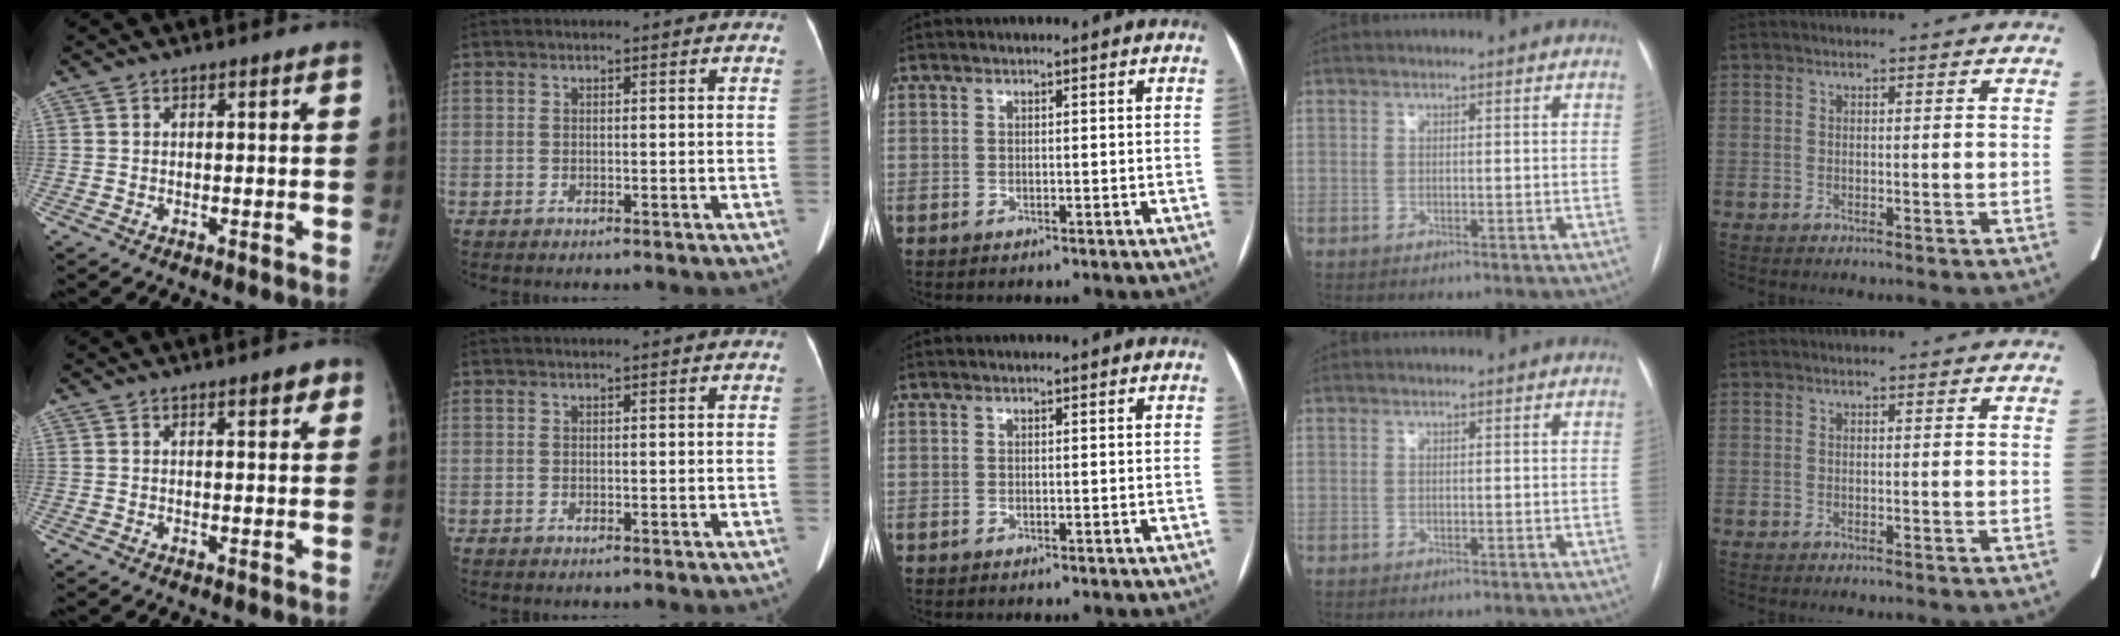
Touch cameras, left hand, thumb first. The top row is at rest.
{"thumb": {"total": 2.8, "force": [1.6, 1.0, 2.0], "torque": [-0.015, -0.005, 0.017]}}